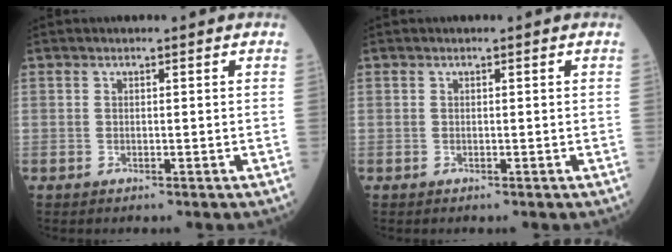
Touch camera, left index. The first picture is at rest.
{"total": 0.0}